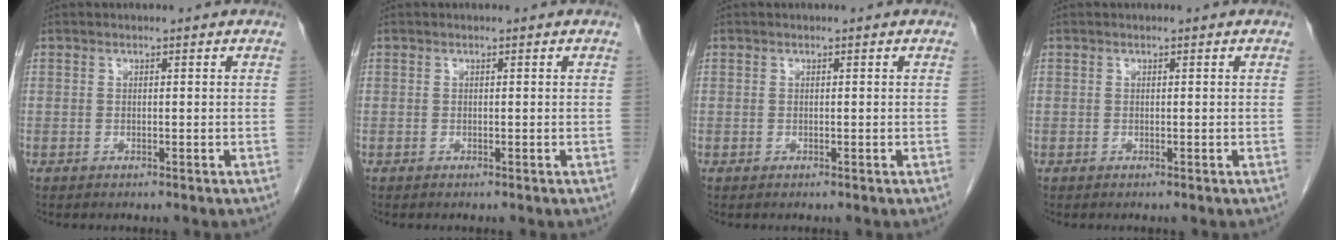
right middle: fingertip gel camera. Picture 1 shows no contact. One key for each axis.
{"total": 0.0}
{"total": 0.0}
{"total": 0.0}